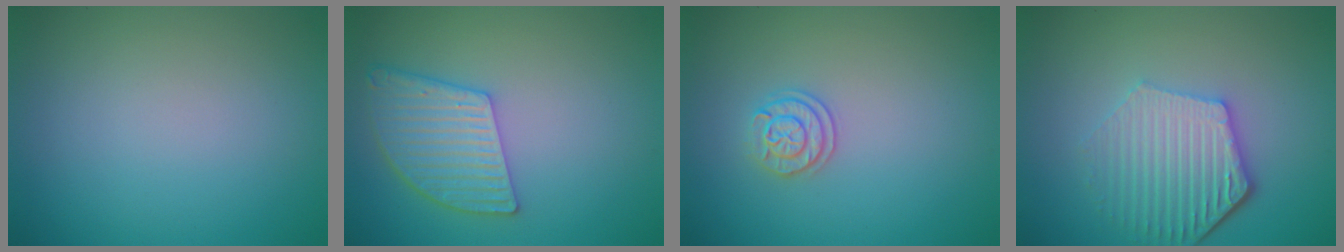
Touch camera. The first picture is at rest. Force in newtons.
{"total": 5.2, "press": 4.4, "slide": 2.6}
{"total": 1.9, "press": 1.8, "slide": 0.5}
{"total": 5.5, "press": 4.3, "slide": 3.5}